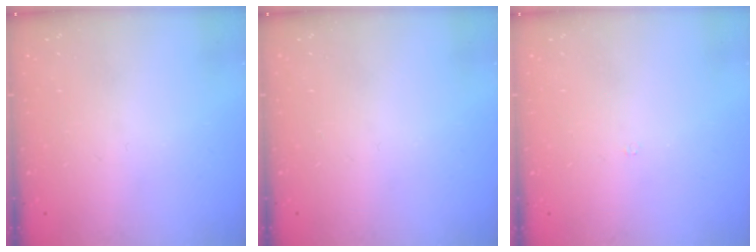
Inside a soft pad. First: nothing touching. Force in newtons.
{"total": 0.0}
{"total": 1.8, "press": 1.7, "slide": 0.3}